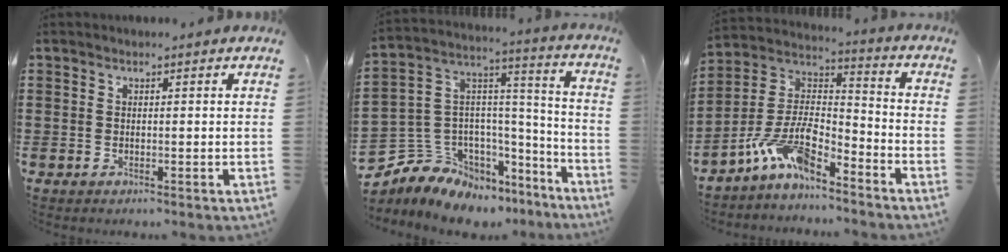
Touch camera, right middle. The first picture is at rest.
{"total": 8.2, "force": [-6.2, 5.3, 0.1], "torque": [-0.046, -0.015, -0.125]}
{"total": 10.3, "force": [-7.5, 3.4, 6.2], "torque": [-0.144, 0.003, -0.152]}